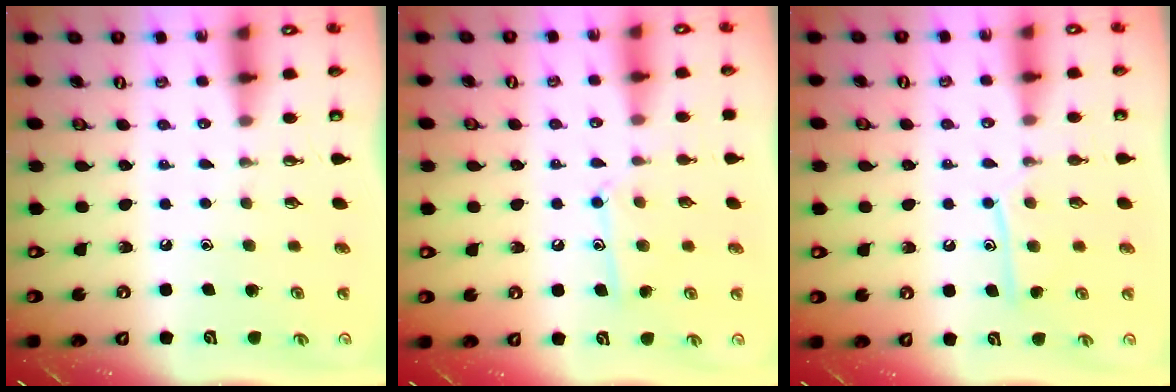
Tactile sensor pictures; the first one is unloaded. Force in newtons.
{"total": 10.3, "press": 10.3, "slide": 0.7}
{"total": 10.9, "press": 10.9, "slide": 0.8}